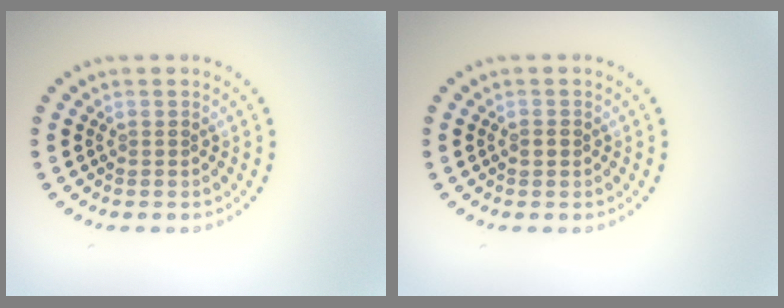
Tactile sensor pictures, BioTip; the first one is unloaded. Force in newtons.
{"total": 1.1, "press": 1.1, "slide": 0.0}